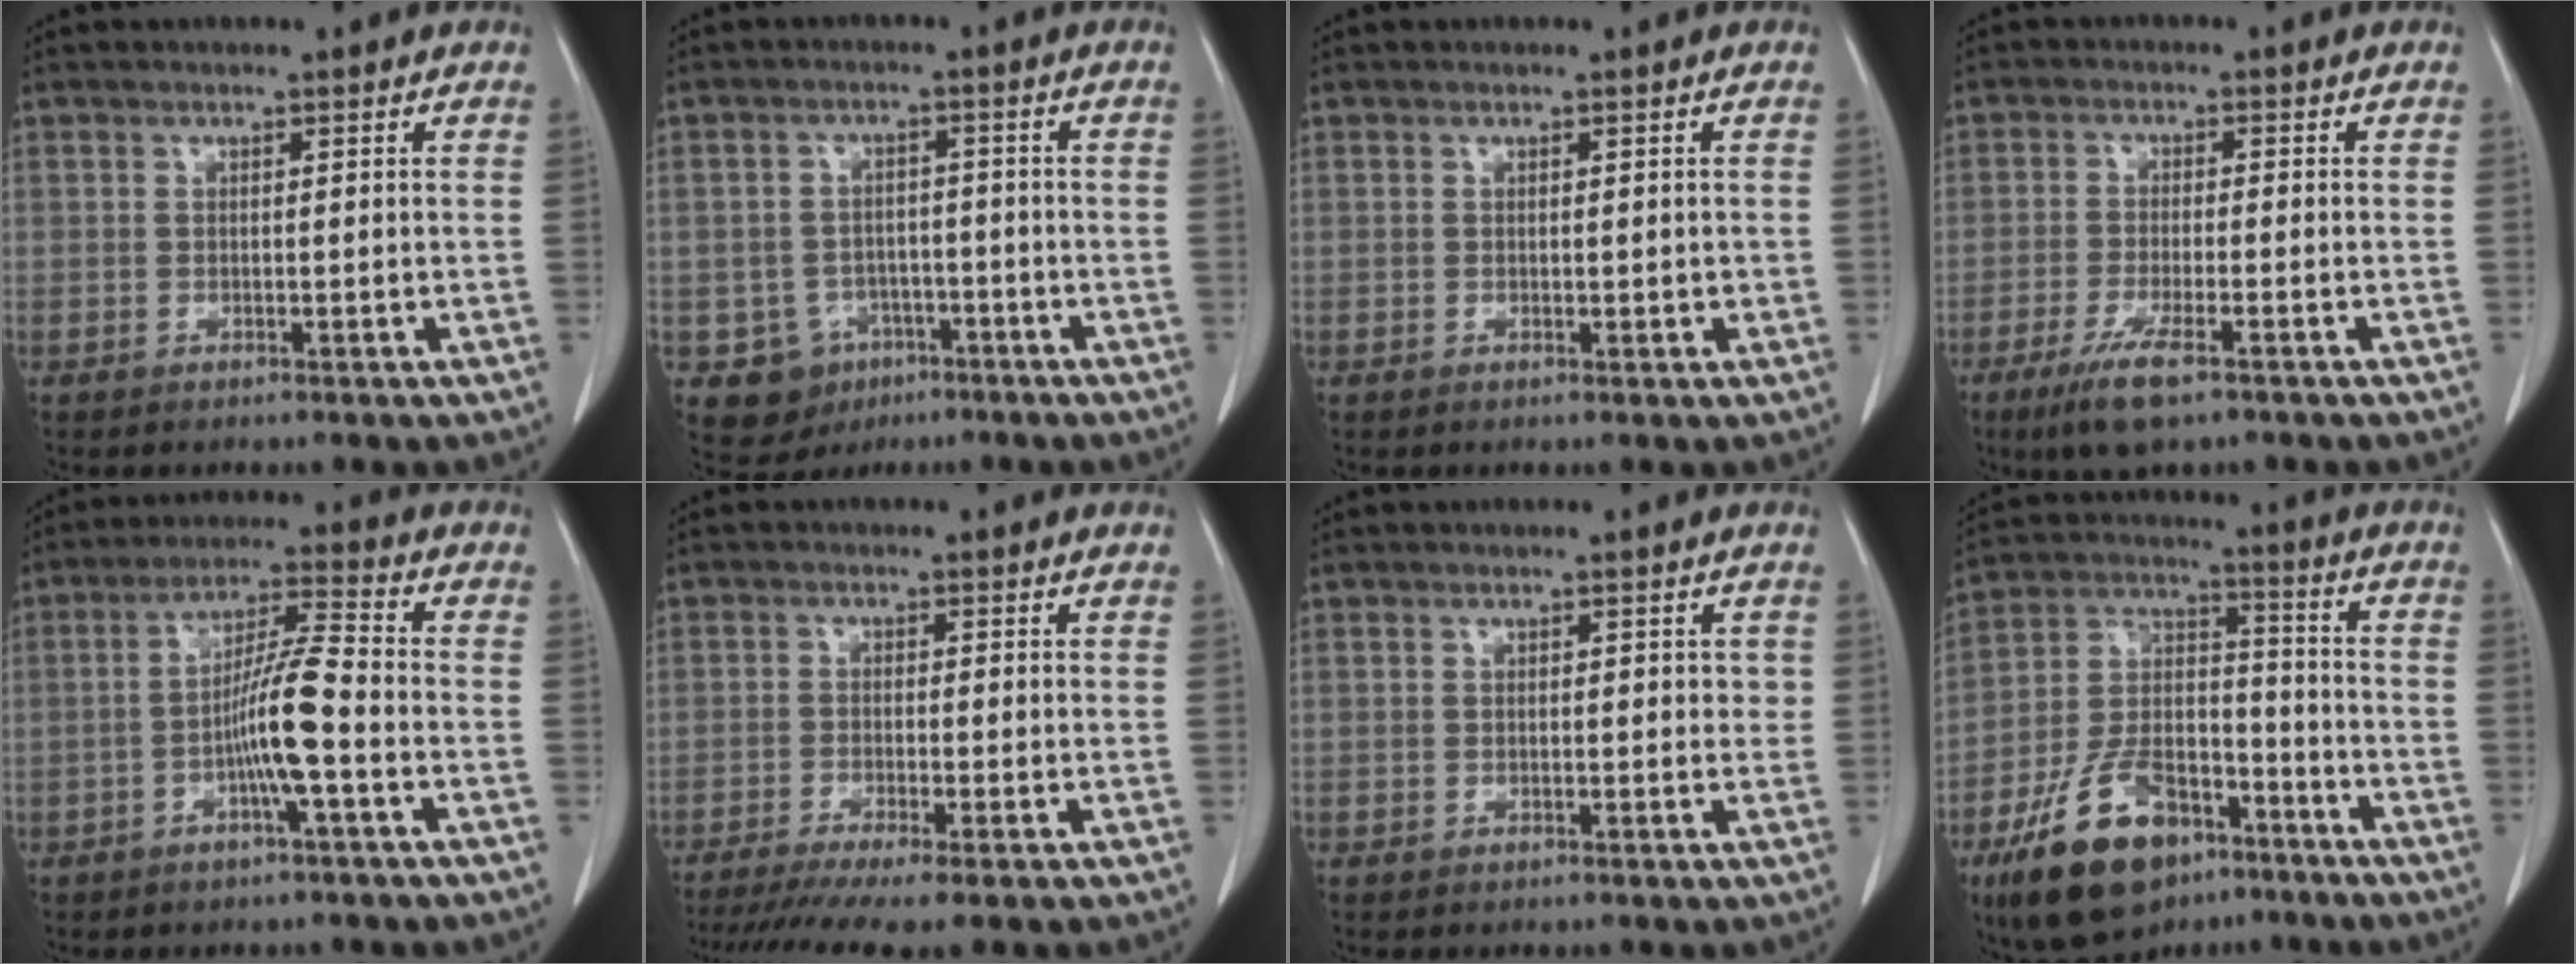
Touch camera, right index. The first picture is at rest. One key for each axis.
{"total": 6.5, "fx": -2.9, "fy": 5.8, "fz": 1.1, "tx": -0.017, "ty": 0.011, "tz": -0.034}
{"total": 1.3, "fx": 0.1, "fy": 0.6, "fz": 1.1, "tx": -0.018, "ty": -0.003, "tz": 0.006}
{"total": 6.7, "fx": -4.2, "fy": 1.0, "fz": 5.2, "tx": -0.104, "ty": -0.016, "tz": -0.073}
{"total": 8.4, "fx": -2.3, "fy": 0.0, "fz": 8.0, "tx": -0.153, "ty": 0.008, "tz": -0.045}
{"total": 9.5, "fx": -7.4, "fy": 0.0, "fz": 6.0, "tx": -0.088, "ty": -0.017, "tz": -0.117}
{"total": 1.4, "fx": 0.3, "fy": 0.9, "fz": 1.0, "tx": -0.010, "ty": 0.006, "tz": 0.004}
{"total": 16.7, "fx": -10.3, "fy": 8.3, "fz": 10.1, "tx": -0.206, "ty": 0.011, "tz": -0.180}